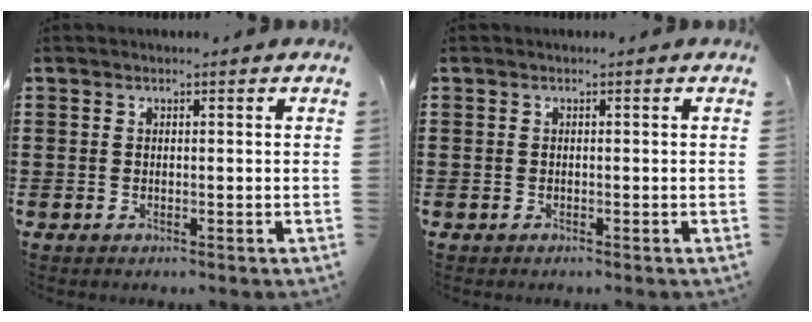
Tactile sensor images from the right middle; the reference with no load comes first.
{"total": 0.0}